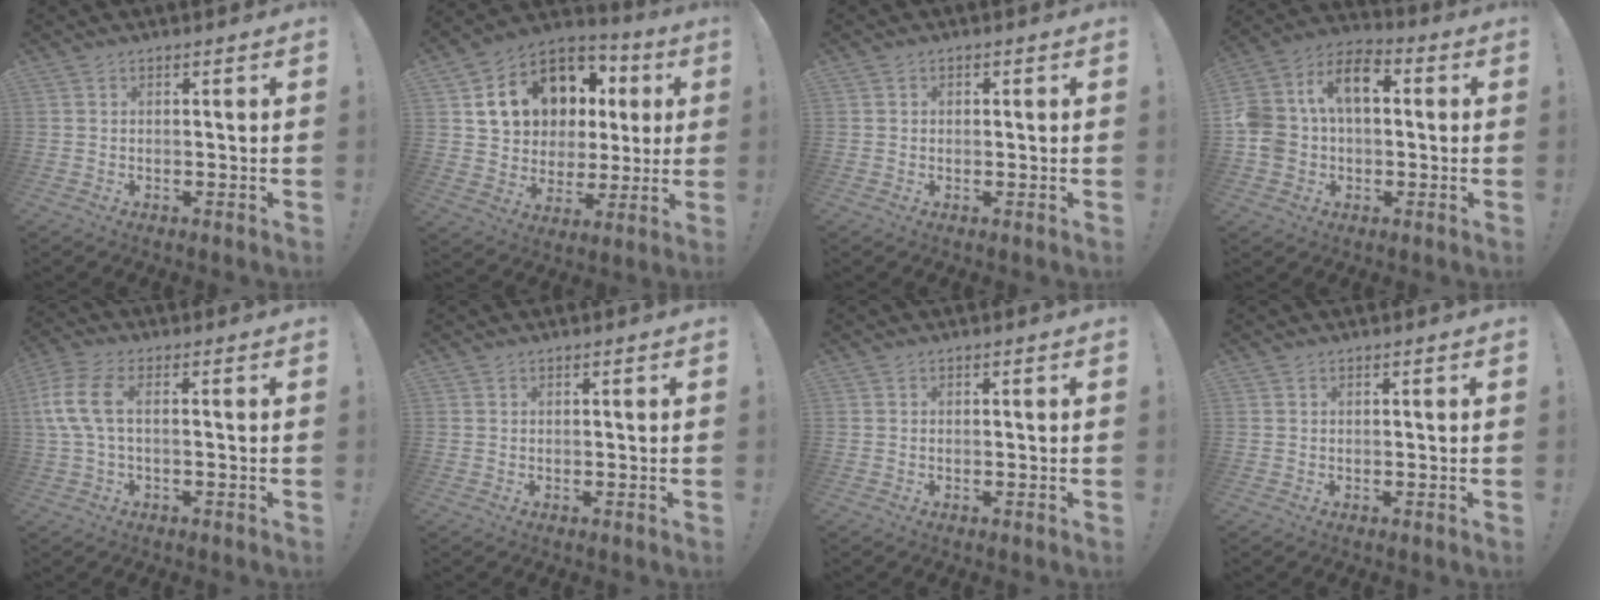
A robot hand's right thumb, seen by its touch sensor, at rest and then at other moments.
{"total": 17.3, "force": [6.9, 13.2, 8.8], "torque": [-0.138, -0.026, 0.152]}
{"total": 0.9, "force": [-0.3, 0.8, 0.2], "torque": [-0.008, 0.007, -0.004]}
{"total": 14.3, "force": [2.7, 10.6, 9.2], "torque": [-0.175, 0.008, 0.050]}
{"total": 9.1, "force": [1.0, 4.2, 8.0], "torque": [-0.174, 0.000, 0.019]}
{"total": 0.0}
{"total": 0.0}
{"total": 0.0}